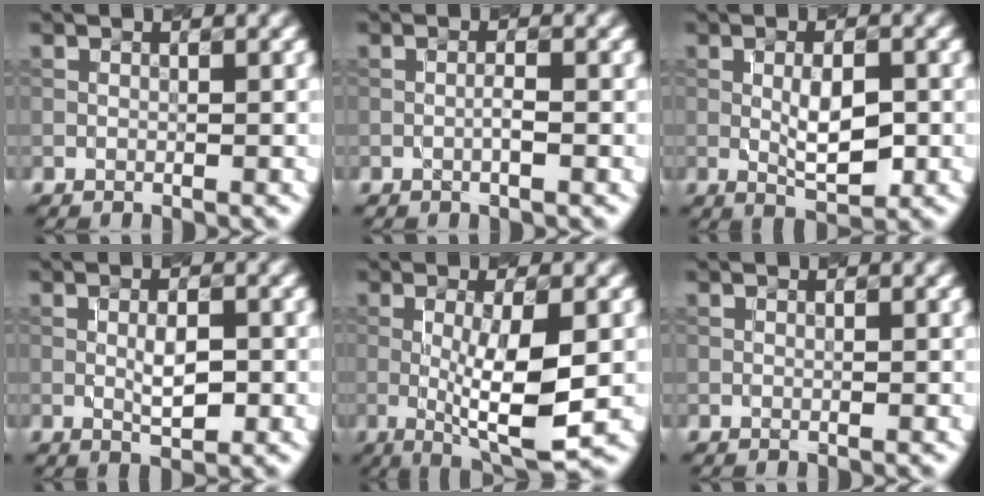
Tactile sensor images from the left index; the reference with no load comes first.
{"total": 1.2, "force": [-0.3, 0.1, 1.1], "torque": [-0.021, 0.001, -0.007]}
{"total": 4.1, "force": [-0.3, 1.5, 3.8], "torque": [-0.069, -0.002, -0.003]}
{"total": 2.7, "force": [-0.1, 1.0, 2.5], "torque": [-0.047, -0.002, 0.000]}
{"total": 7.4, "force": [-0.8, 1.6, 7.2], "torque": [-0.119, -0.009, -0.010]}
{"total": 0.0}